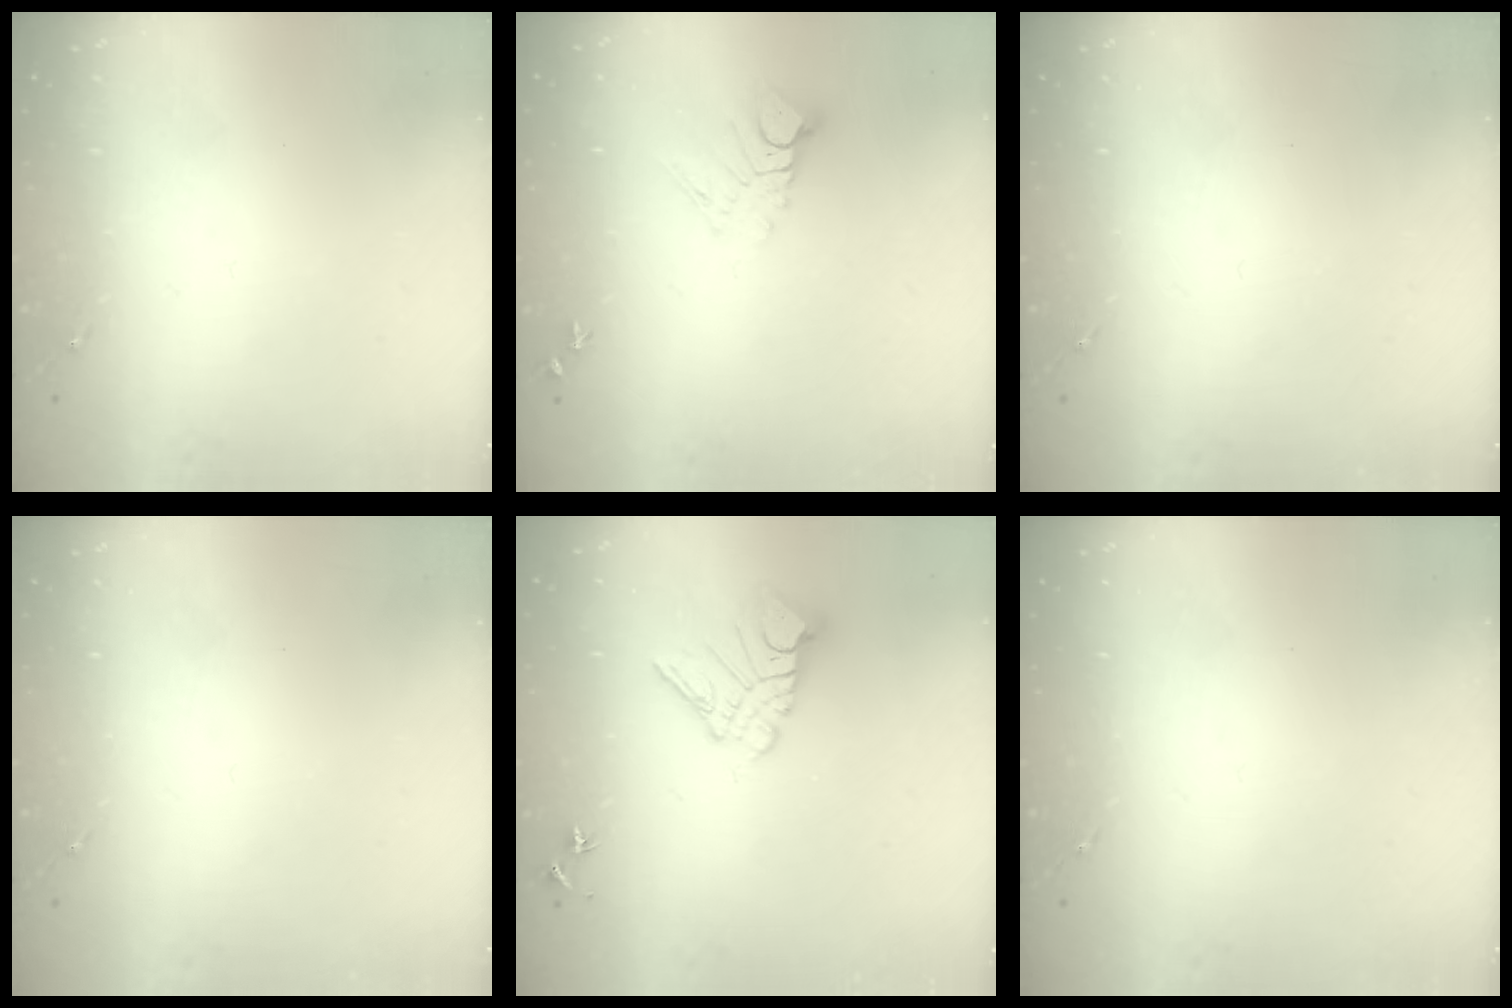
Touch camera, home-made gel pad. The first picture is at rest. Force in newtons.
{"total": 7.4, "press": 7.3, "slide": 0.9}
{"total": 0.0}
{"total": 0.0}
{"total": 10.6, "press": 10.5, "slide": 1.1}
{"total": 0.0}